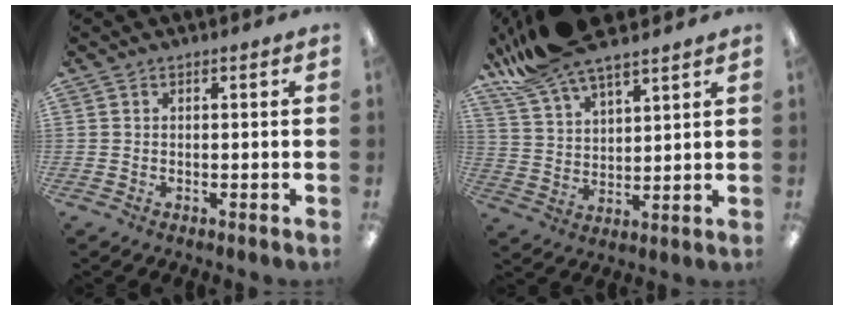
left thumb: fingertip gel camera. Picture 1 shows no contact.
{"total": 13.1, "force": [11.2, 3.3, 5.9], "torque": [-0.135, -0.051, 0.207]}